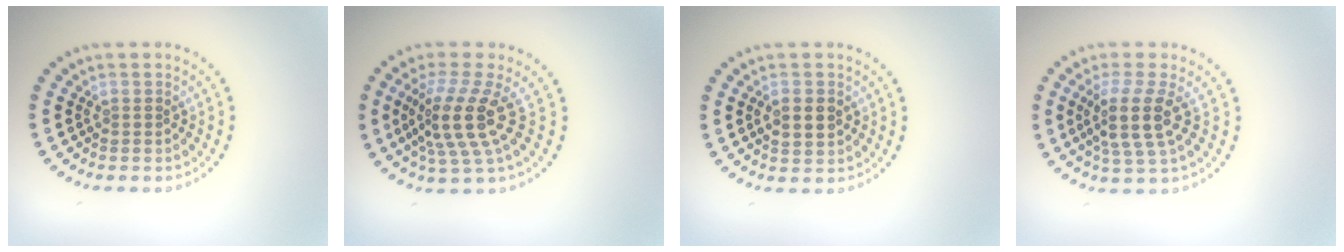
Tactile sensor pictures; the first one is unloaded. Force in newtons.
{"total": 4.6, "press": 3.5, "slide": 3.1}
{"total": 2.3, "press": 2.3, "slide": 0.1}
{"total": 3.8, "press": 3.1, "slide": 2.3}